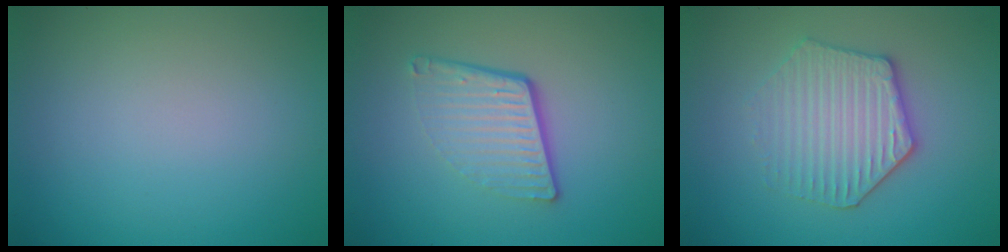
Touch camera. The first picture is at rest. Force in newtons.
{"total": 4.5, "press": 2.8, "slide": 3.5}
{"total": 4.0, "press": 3.8, "slide": 1.2}